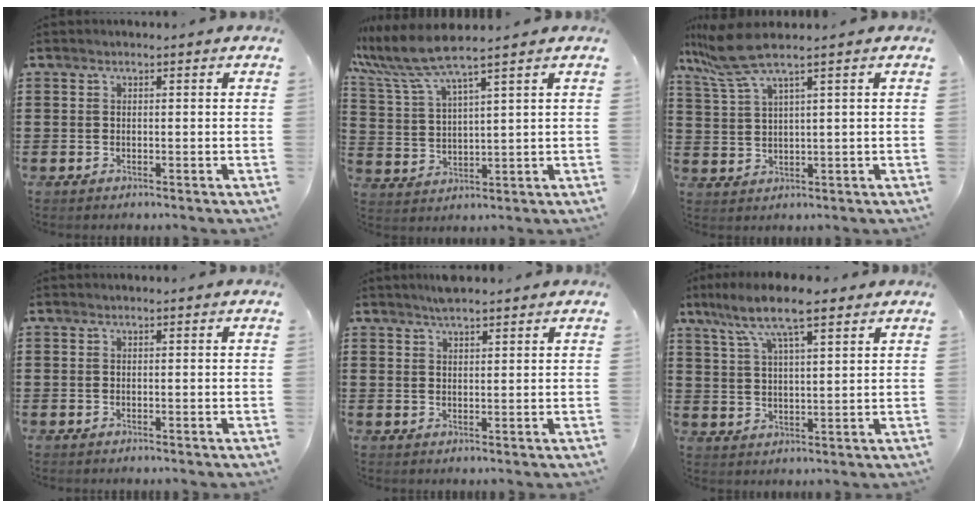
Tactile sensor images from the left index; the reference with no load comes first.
{"total": 7.3, "force": [6.0, 0.3, 4.2], "torque": [-0.113, -0.026, 0.102]}
{"total": 6.1, "force": [4.1, 0.5, 4.5], "torque": [-0.118, -0.010, 0.069]}
{"total": 0.0}
{"total": 2.5, "force": [2.2, 0.4, 1.0], "torque": [-0.023, 0.002, 0.042]}
{"total": 8.9, "force": [6.2, 2.1, 6.0], "torque": [-0.135, -0.004, 0.108]}